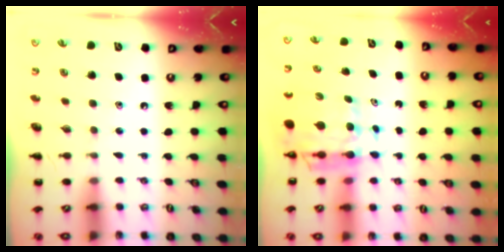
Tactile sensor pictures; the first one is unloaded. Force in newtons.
{"total": 8.2, "press": 7.7, "slide": 2.9}